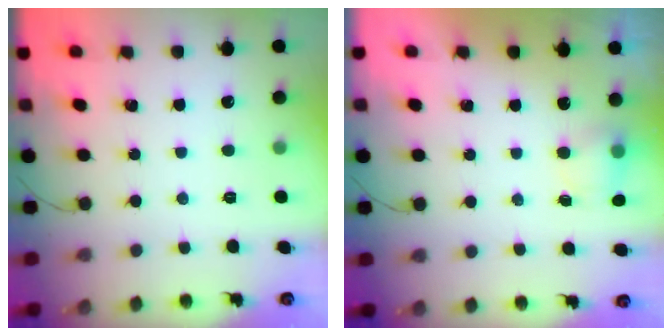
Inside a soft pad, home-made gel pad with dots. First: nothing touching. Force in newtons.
{"total": 4.2, "press": 4.0, "slide": 1.0}